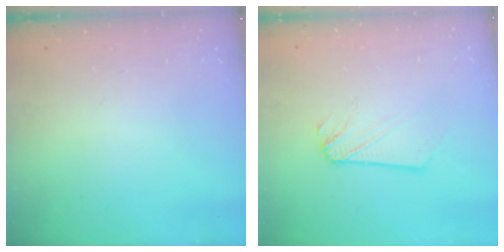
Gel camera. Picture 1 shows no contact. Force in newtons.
{"total": 2.5, "press": 2.5, "slide": 0.1}